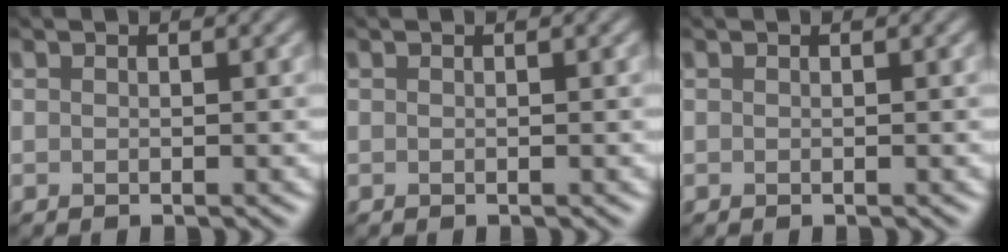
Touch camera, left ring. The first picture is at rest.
{"total": 0.0}
{"total": 0.0}